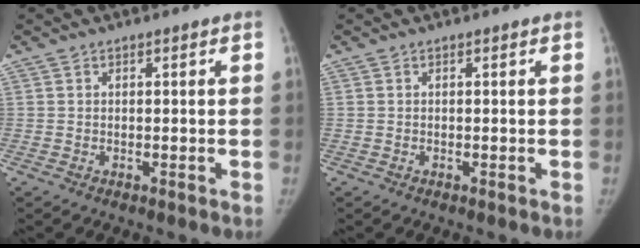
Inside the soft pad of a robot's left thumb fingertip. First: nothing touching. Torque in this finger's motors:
{"motor_torque": [0.13, -0.03, -0.22, 0.06, 0.05]}